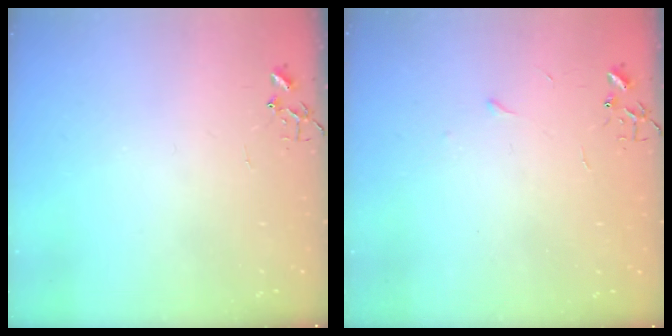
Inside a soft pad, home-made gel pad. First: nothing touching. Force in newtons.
{"total": 3.5, "press": 3.5, "slide": 0.4}